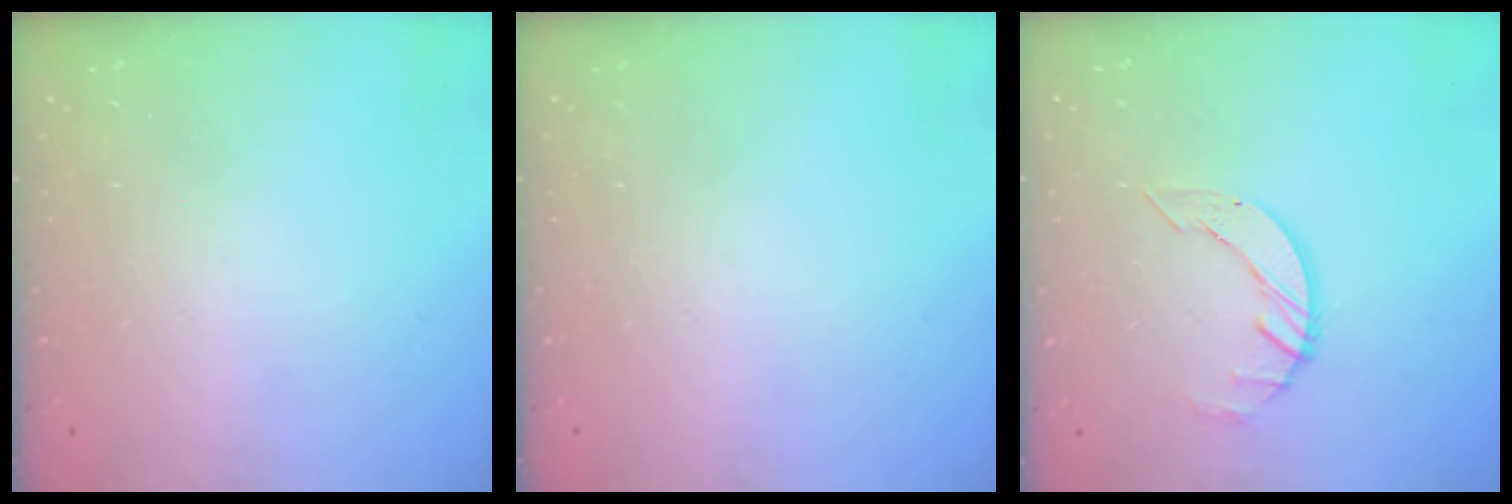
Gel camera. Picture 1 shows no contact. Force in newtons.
{"total": 0.0}
{"total": 3.6, "press": 3.6, "slide": 0.4}